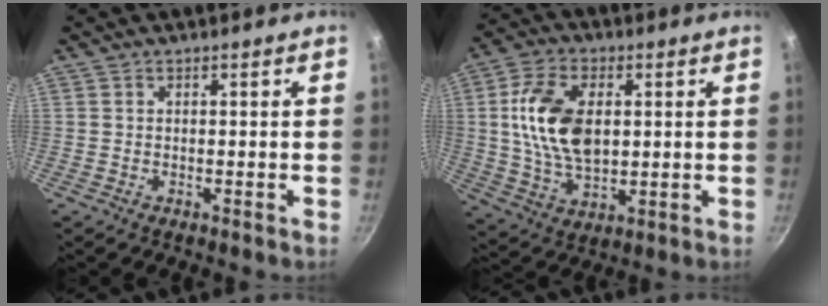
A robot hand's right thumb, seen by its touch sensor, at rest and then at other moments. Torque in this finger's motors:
{"motor_torque": [1.71, 1.69, 1.77, 0.21, 0.46]}